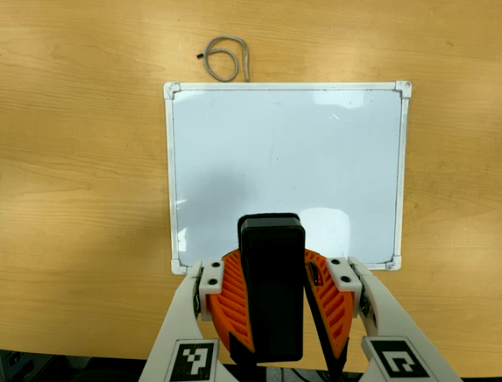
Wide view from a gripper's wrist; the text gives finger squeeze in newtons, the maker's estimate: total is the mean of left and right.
{"total": 11.4, "left": 10.9, "right": 11.8}